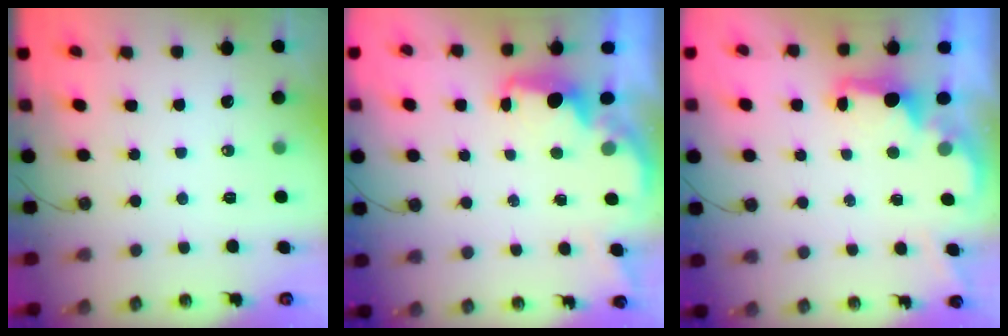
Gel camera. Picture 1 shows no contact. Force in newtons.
{"total": 2.2, "press": 2.1, "slide": 0.8}
{"total": 1.9, "press": 1.7, "slide": 0.8}